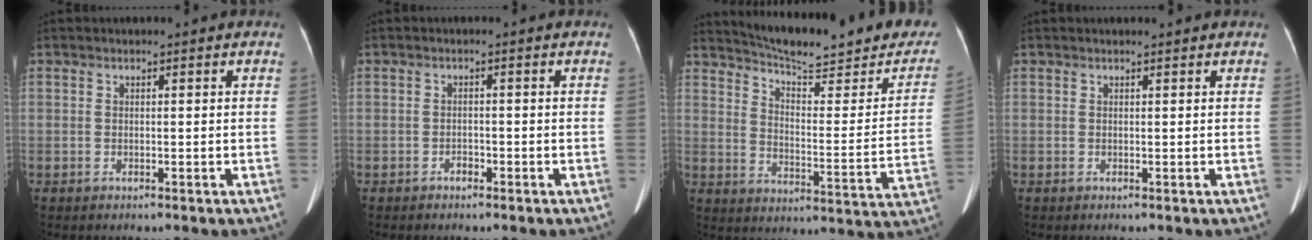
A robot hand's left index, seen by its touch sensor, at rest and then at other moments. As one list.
[{"total": 1.0, "force": [-0.8, 0.5, 0.4], "torque": [-0.007, 0.002, -0.014]}, {"total": 23.3, "force": [20.7, 3.6, 10.1], "torque": [-0.143, -0.051, 0.262]}, {"total": 1.1, "force": [1.1, 0.1, 0.2], "torque": [-0.010, 0.009, 0.014]}]